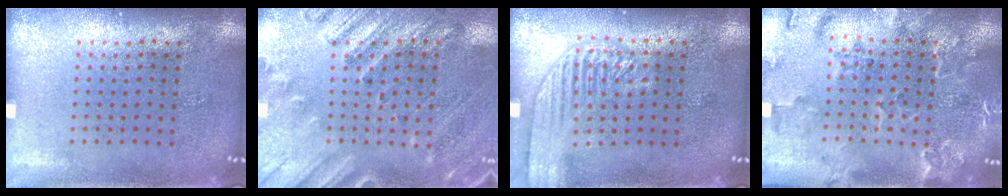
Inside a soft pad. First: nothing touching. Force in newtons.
{"total": 2.5, "press": 2.0, "slide": 1.5}
{"total": 1.8, "press": 1.8, "slide": 0.3}
{"total": 2.4, "press": 2.2, "slide": 0.8}